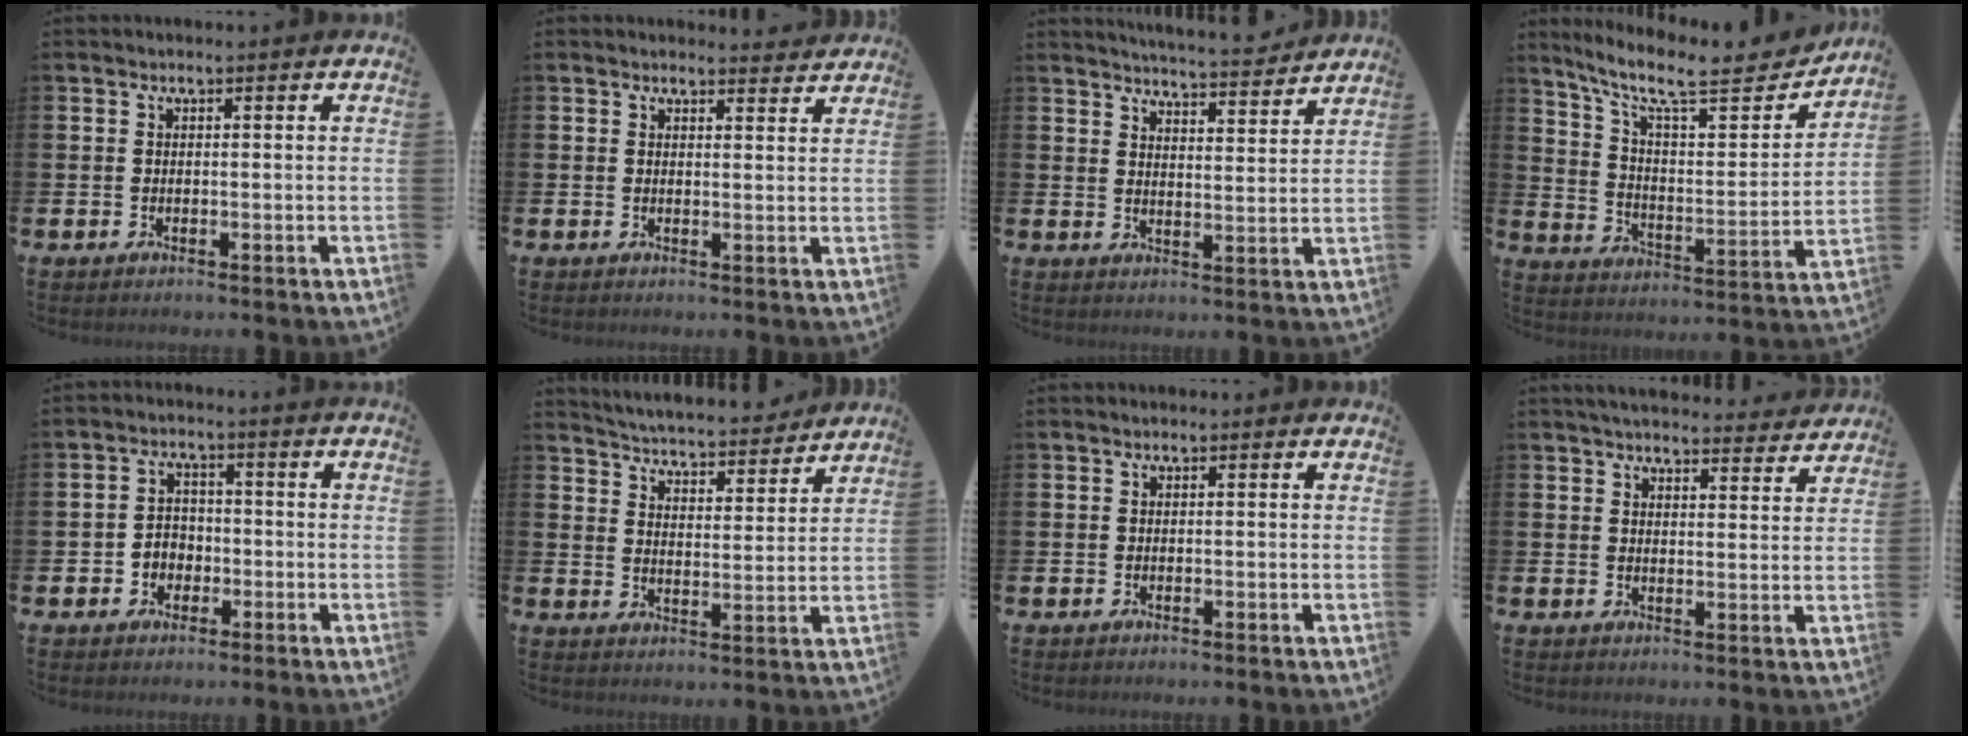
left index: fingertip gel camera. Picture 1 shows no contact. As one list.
[{"total": 2.1, "force": [2.1, 0.4, 0.0], "torque": [0.007, -0.013, 0.035]}, {"total": 5.6, "force": [5.5, 0.0, 0.6], "torque": [-0.016, -0.042, 0.097]}, {"total": 10.6, "force": [8.9, 2.5, 5.2], "torque": [-0.117, -0.064, 0.145]}, {"total": 2.9, "force": [-1.2, 2.6, 0.8], "torque": [-0.021, 0.005, -0.029]}, {"total": 5.1, "force": [5.1, 0.5, 0.4], "torque": [-0.028, -0.045, 0.083]}, {"total": 0.0}, {"total": 4.6, "force": [4.5, 0.5, 0.6], "torque": [-0.013, -0.030, 0.078]}]